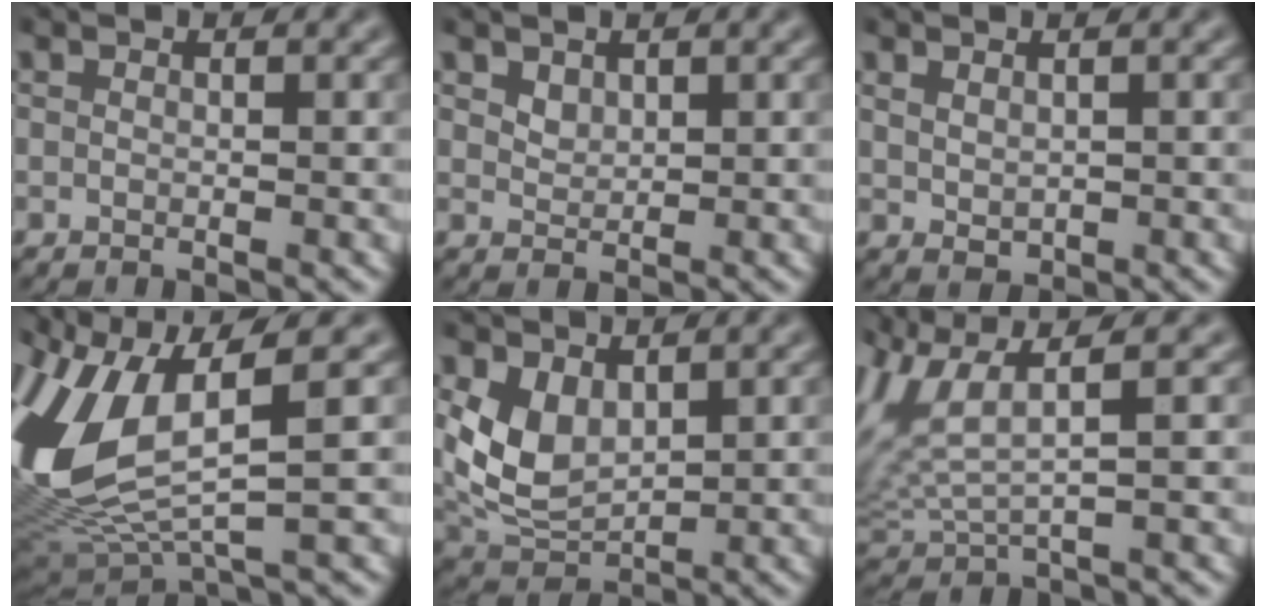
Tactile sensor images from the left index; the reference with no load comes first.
{"total": 0.8, "force": [0.5, 0.6, 0.2], "torque": [-0.009, -0.004, 0.020]}
{"total": 0.7, "force": [0.3, 0.5, 0.4], "torque": [-0.012, 0.000, 0.018]}
{"total": 12.3, "force": [0.9, 5.3, 11.1], "torque": [-0.264, -0.010, 0.033]}
{"total": 4.3, "force": [0.6, 2.8, 3.1], "torque": [-0.073, -0.006, 0.026]}
{"total": 6.6, "force": [1.7, 2.7, 5.8], "torque": [-0.151, 0.009, 0.042]}